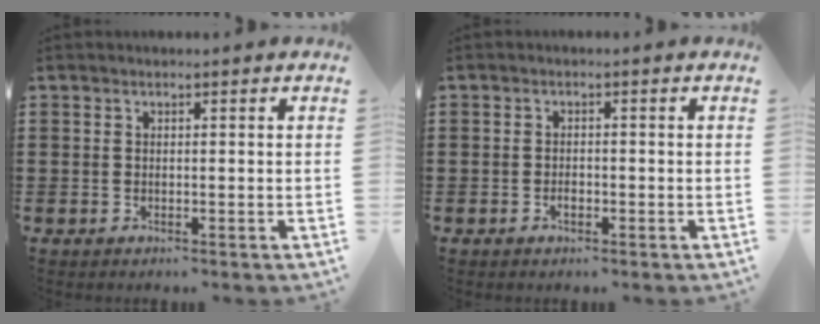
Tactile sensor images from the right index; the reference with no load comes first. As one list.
[{"total": 1.2, "force": [-0.7, 0.5, 0.8], "torque": [-0.016, -0.003, -0.011]}]